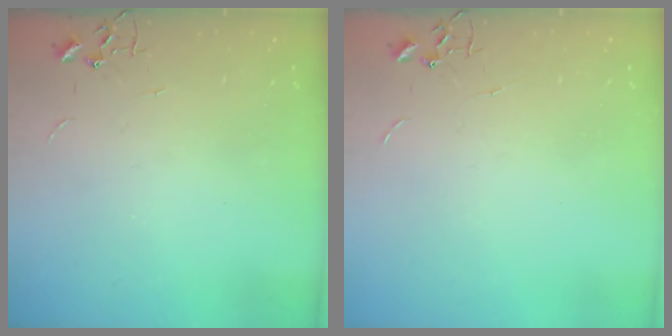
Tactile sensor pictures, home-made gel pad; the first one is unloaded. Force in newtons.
{"total": 0.0}